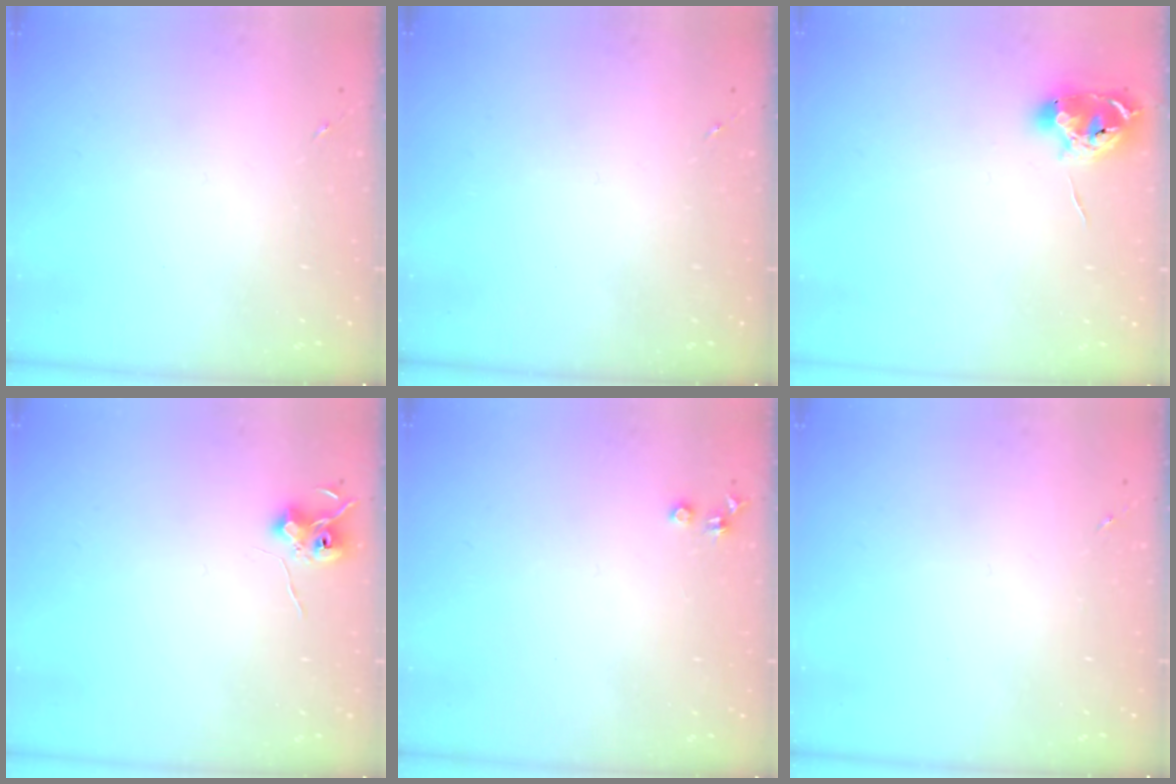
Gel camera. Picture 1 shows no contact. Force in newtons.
{"total": 0.0}
{"total": 9.6, "press": 9.6, "slide": 0.6}
{"total": 6.9, "press": 6.9, "slide": 0.6}
{"total": 3.6, "press": 3.5, "slide": 0.5}
{"total": 0.0}